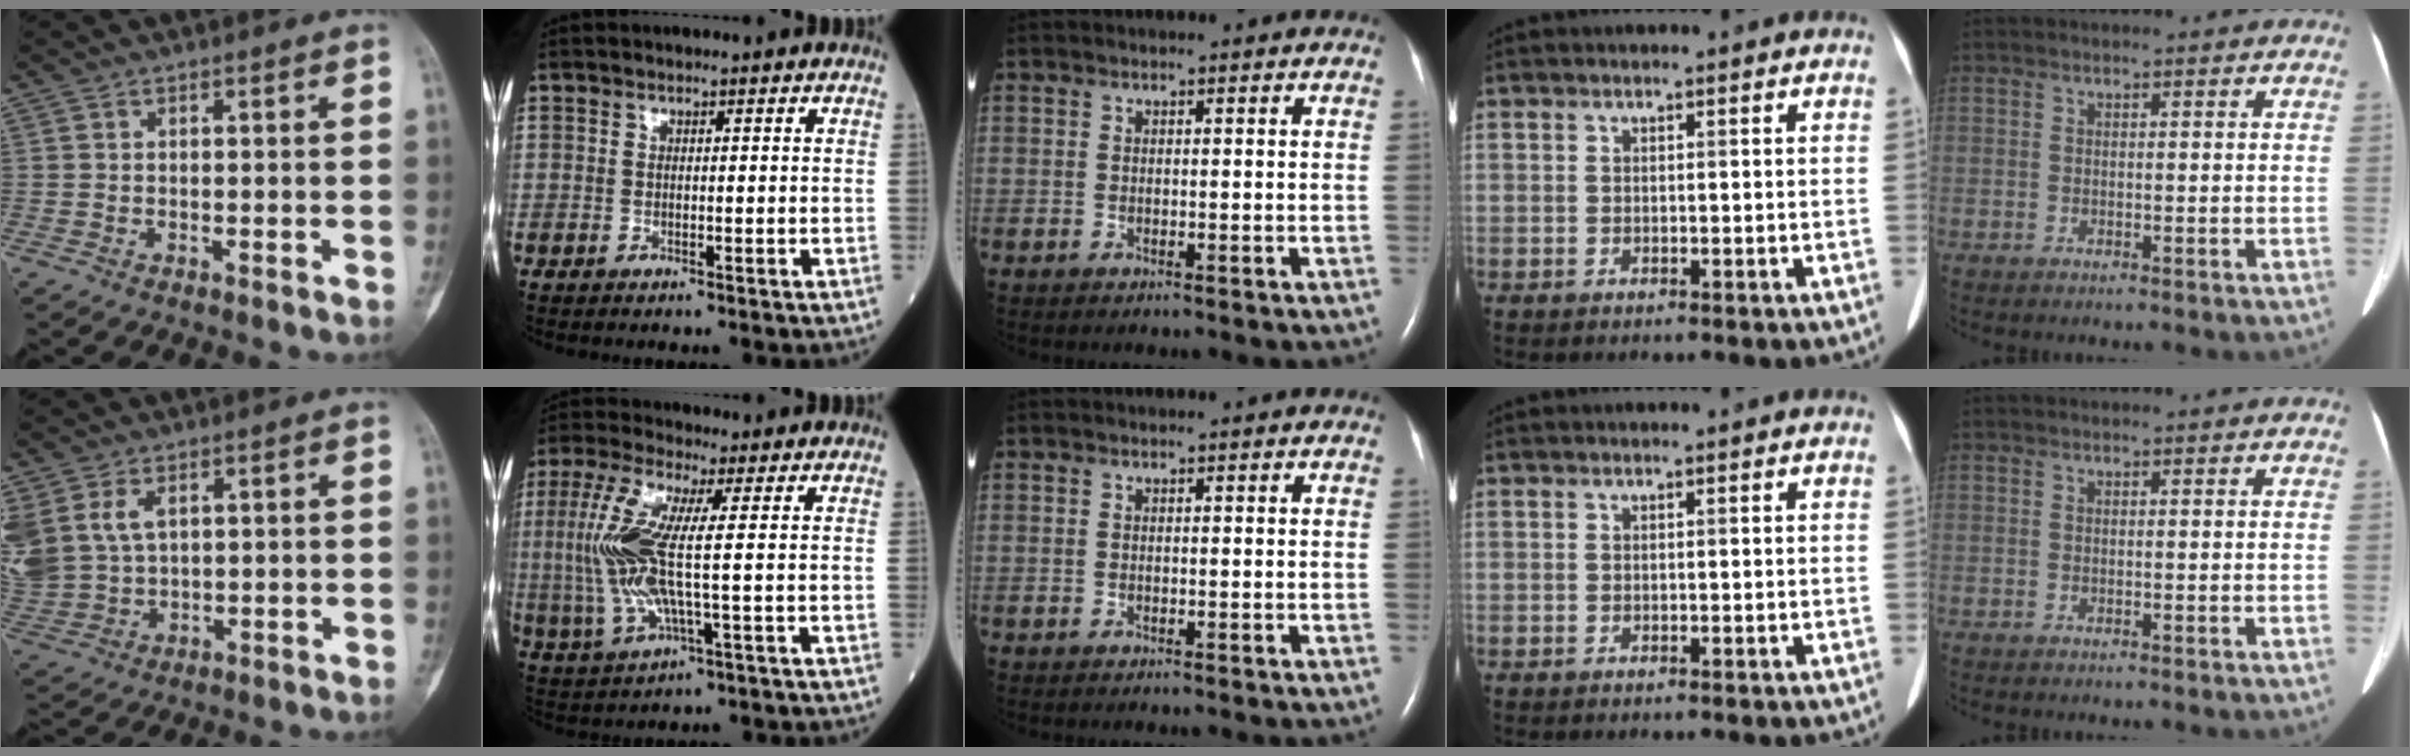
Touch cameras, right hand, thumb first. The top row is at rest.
{"thumb": {"total": 13.3, "force": [4.3, 9.4, 8.3], "torque": [-0.212, 0.001, 0.107]}, "index": {"total": 11.2, "force": [0.6, 1.6, 11.0], "torque": [-0.261, 0.002, 0.009]}}